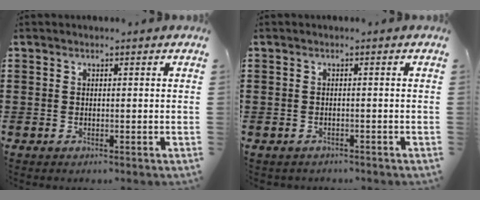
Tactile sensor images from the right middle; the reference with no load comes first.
{"total": 0.7, "force": [-0.7, 0.2, 0.0], "torque": [-0.002, 0.001, -0.015]}